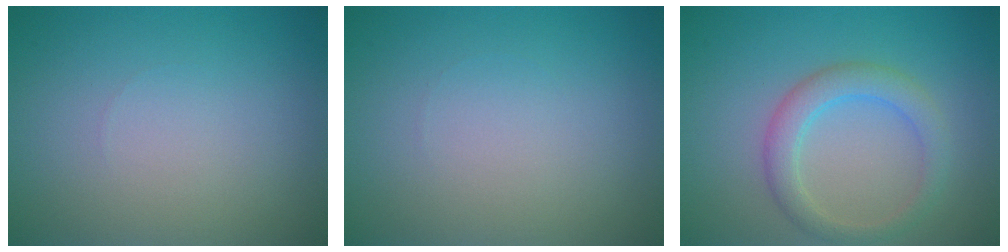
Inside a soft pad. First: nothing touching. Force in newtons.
{"total": 0.0}
{"total": 3.1, "press": 3.1, "slide": 0.1}